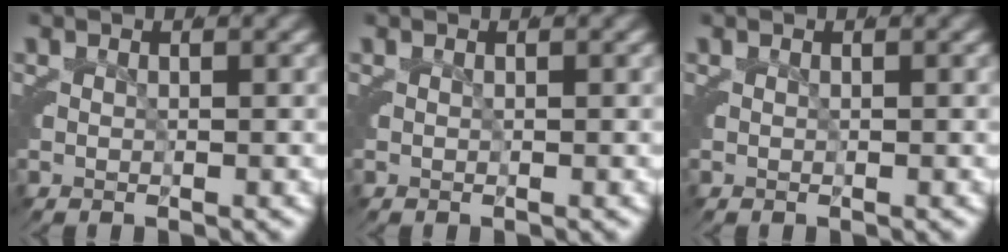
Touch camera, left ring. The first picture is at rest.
{"total": 0.0}
{"total": 0.0}